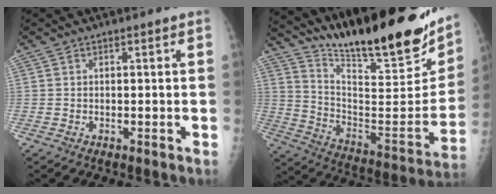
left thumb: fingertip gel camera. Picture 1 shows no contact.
{"total": 29.0, "force": [22.5, 5.3, 17.5], "torque": [-0.250, -0.124, 0.349]}